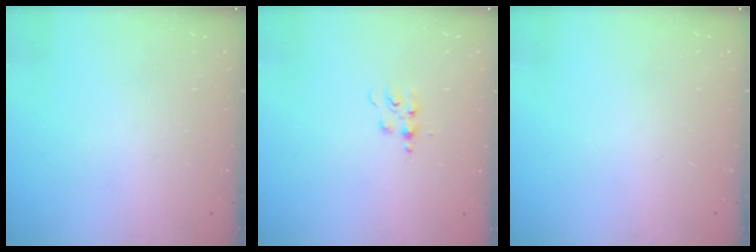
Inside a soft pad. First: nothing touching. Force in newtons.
{"total": 4.8, "press": 4.8, "slide": 0.5}
{"total": 0.0}